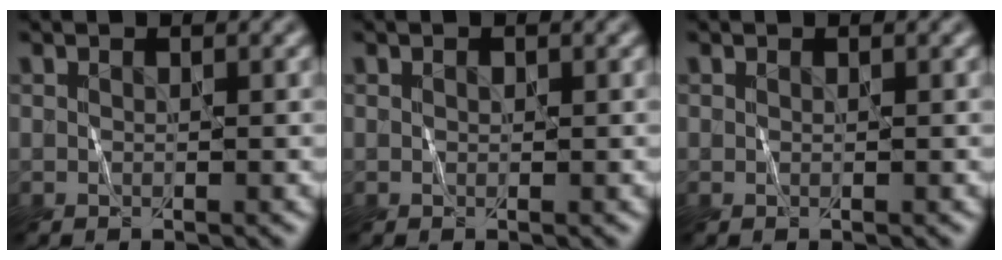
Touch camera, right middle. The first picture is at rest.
{"total": 0.0}
{"total": 0.0}